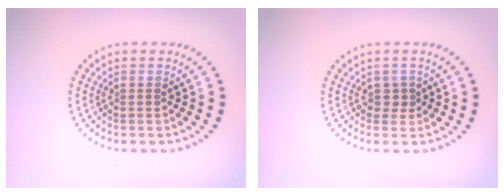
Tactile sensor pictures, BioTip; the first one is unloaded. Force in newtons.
{"total": 1.0, "press": 0.8, "slide": 0.6}